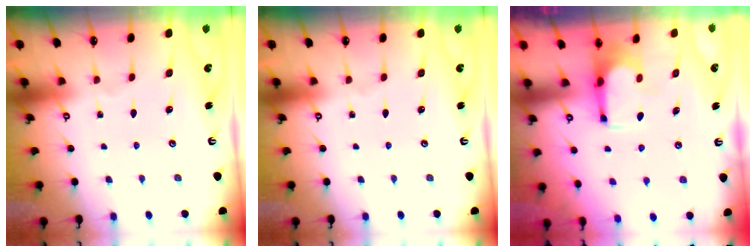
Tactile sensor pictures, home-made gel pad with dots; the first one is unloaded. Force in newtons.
{"total": 0.0}
{"total": 3.7, "press": 3.7, "slide": 0.2}